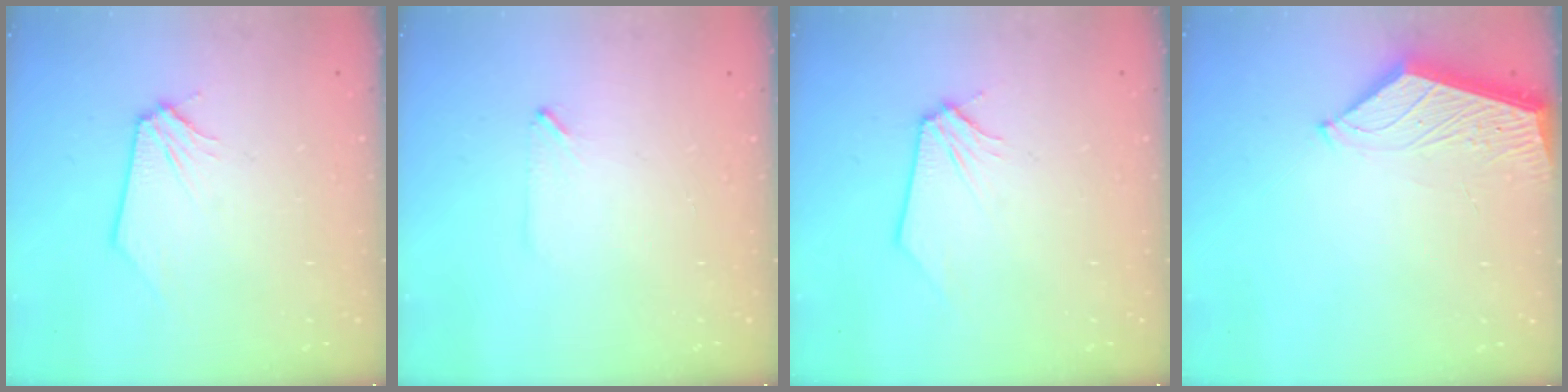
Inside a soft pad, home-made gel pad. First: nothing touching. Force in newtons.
{"total": 0.7, "press": 0.6, "slide": 0.3}
{"total": 0.0}
{"total": 4.0, "press": 4.0, "slide": 0.4}